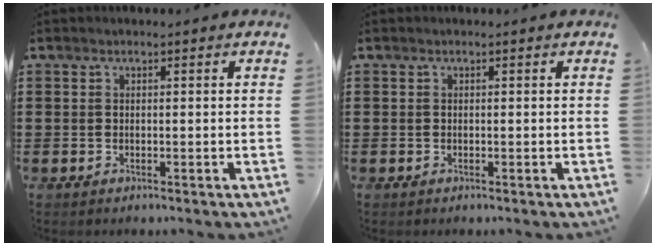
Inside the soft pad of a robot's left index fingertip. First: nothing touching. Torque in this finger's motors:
{"motor_torque": [0.00, 0.00, 0.00, 0.00]}